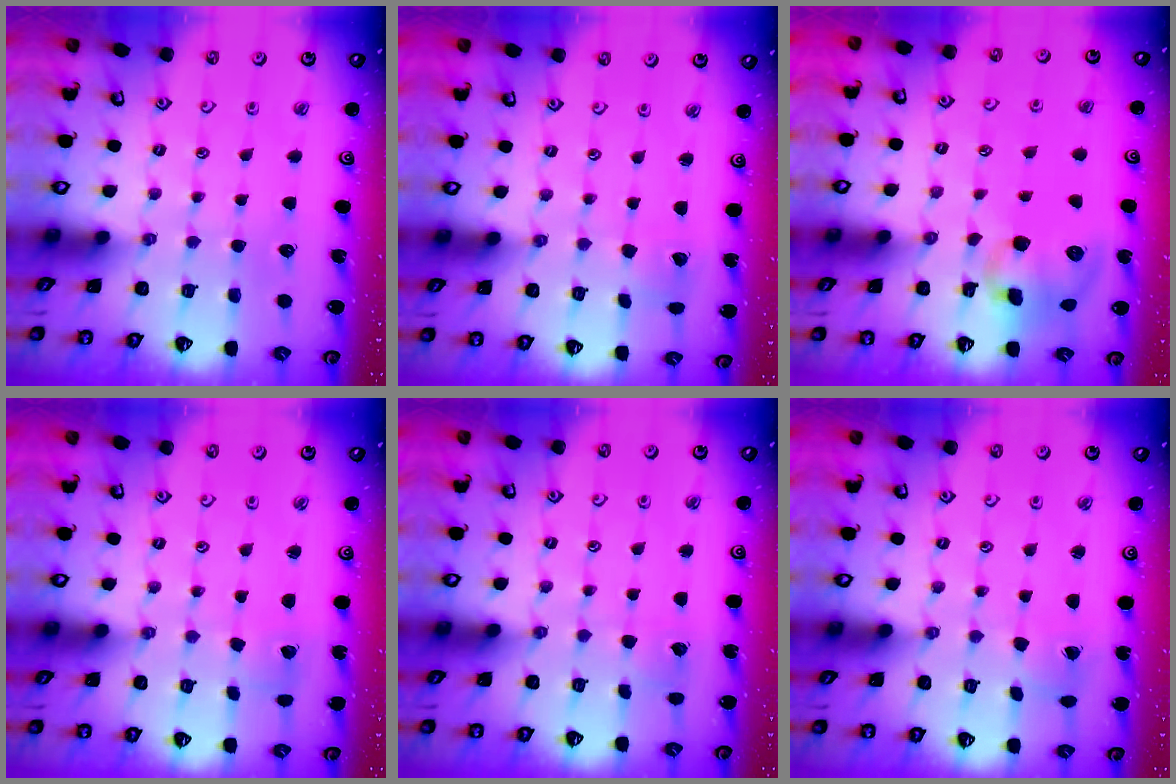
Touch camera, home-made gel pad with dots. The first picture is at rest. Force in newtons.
{"total": 3.3, "press": 3.3, "slide": 0.4}
{"total": 10.4, "press": 10.2, "slide": 1.8}
{"total": 2.1, "press": 2.1, "slide": 0.2}
{"total": 2.4, "press": 2.3, "slide": 0.3}
{"total": 1.3, "press": 1.2, "slide": 0.2}